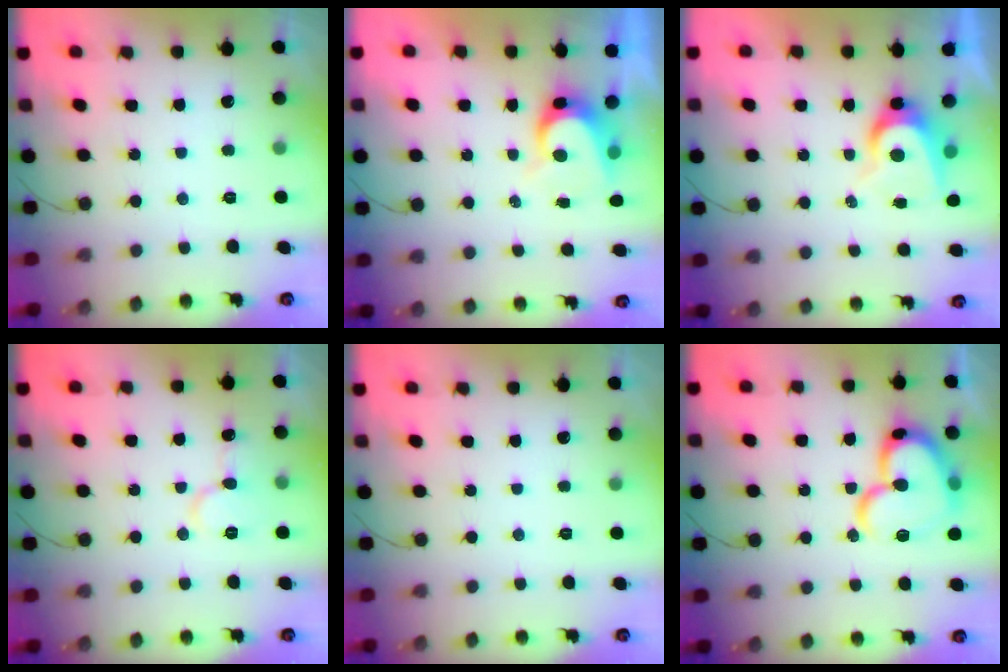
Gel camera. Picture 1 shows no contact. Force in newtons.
{"total": 7.1, "press": 7.1, "slide": 0.7}
{"total": 7.2, "press": 7.2, "slide": 0.5}
{"total": 8.1, "press": 8.0, "slide": 1.1}
{"total": 0.0}
{"total": 20.0, "press": 19.9, "slide": 2.4}